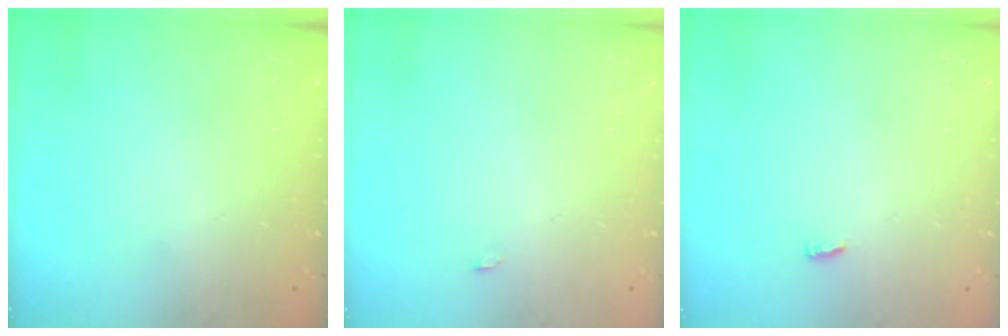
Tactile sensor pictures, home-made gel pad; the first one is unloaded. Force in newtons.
{"total": 6.7, "press": 2.2, "slide": 6.3}
{"total": 2.9, "press": 2.6, "slide": 1.3}